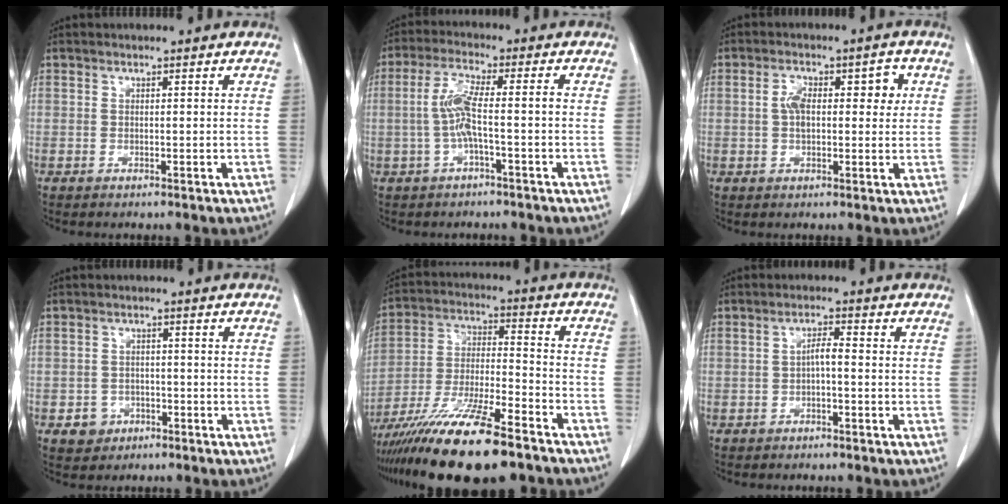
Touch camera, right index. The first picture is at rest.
{"total": 5.7, "force": [-1.0, 0.4, 5.6], "torque": [-0.123, 0.014, -0.020]}
{"total": 6.2, "force": [1.1, 2.9, 5.4], "torque": [-0.088, 0.023, 0.015]}
{"total": 3.4, "force": [-1.6, 3.0, 0.5], "torque": [-0.003, 0.012, -0.019]}
{"total": 18.9, "force": [-13.7, 2.4, 12.8], "torque": [-0.238, -0.035, -0.244]}
{"total": 2.3, "force": [-0.5, 0.4, 2.2], "torque": [-0.038, 0.005, -0.009]}